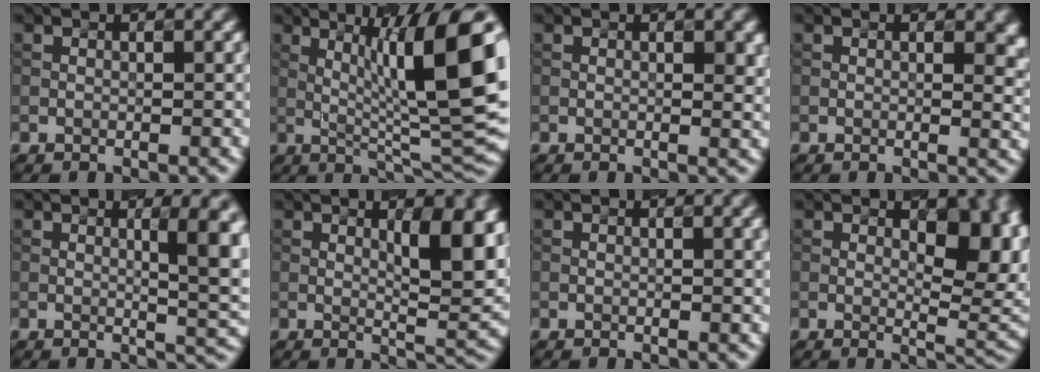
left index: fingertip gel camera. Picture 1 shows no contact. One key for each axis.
{"total": 12.2, "fx": 2.2, "fy": 2.4, "fz": 11.8, "tx": -0.171, "ty": 0.010, "tz": 0.045}
{"total": 2.0, "fx": 0.6, "fy": 0.7, "fz": 1.8, "tx": -0.017, "ty": 0.001, "tz": 0.015}
{"total": 3.5, "fx": 1.2, "fy": 1.7, "fz": 2.8, "tx": -0.014, "ty": 0.002, "tz": 0.020}
{"total": 5.7, "fx": 0.9, "fy": 1.4, "fz": 5.5, "tx": -0.063, "ty": -0.002, "tz": 0.022}
{"total": 7.0, "fx": 1.9, "fy": 1.9, "fz": 6.4, "tx": -0.088, "ty": -0.005, "tz": 0.041}
{"total": 1.9, "fx": 0.6, "fy": 0.6, "fz": 1.7, "tx": -0.016, "ty": 0.005, "tz": 0.005}
{"total": 8.1, "fx": 1.7, "fy": 3.7, "fz": 7.1, "tx": -0.093, "ty": -0.003, "tz": 0.038}